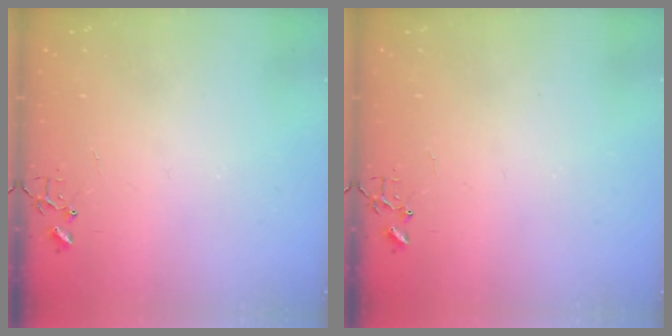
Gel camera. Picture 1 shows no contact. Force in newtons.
{"total": 0.0}